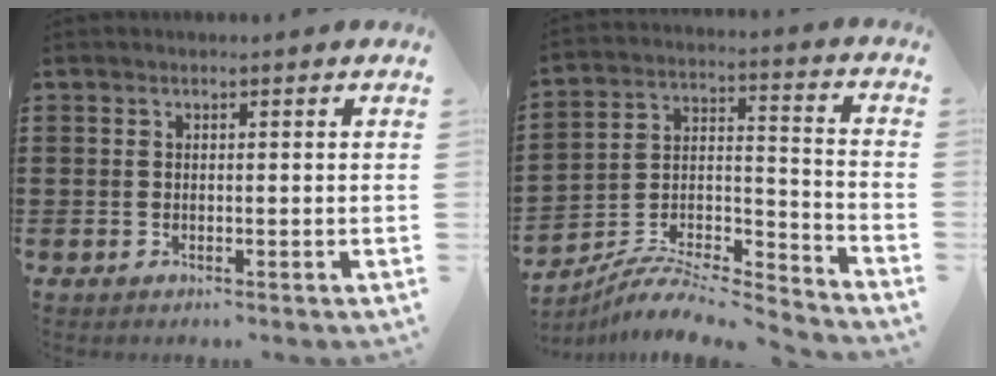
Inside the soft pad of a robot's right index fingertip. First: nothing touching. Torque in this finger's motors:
{"motor_torque": [-0.01, 0.00, 0.11, 0.03]}